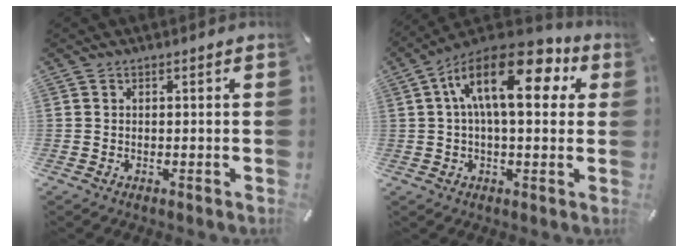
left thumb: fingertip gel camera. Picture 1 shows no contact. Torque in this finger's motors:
{"motor_torque": [0.84, 1.81, 2.03, -0.74, 0.58]}